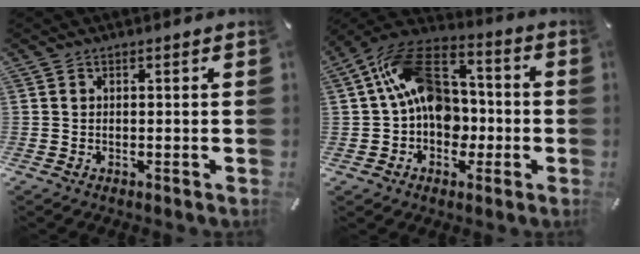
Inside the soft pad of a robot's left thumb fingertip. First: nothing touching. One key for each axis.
{"total": 16.9, "fx": 0.8, "fy": 12.9, "fz": 10.8, "tx": -0.191, "ty": 0.006, "tz": 0.019}